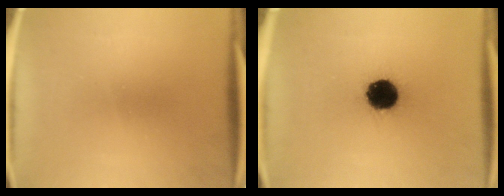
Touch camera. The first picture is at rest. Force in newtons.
{"total": 13.5}